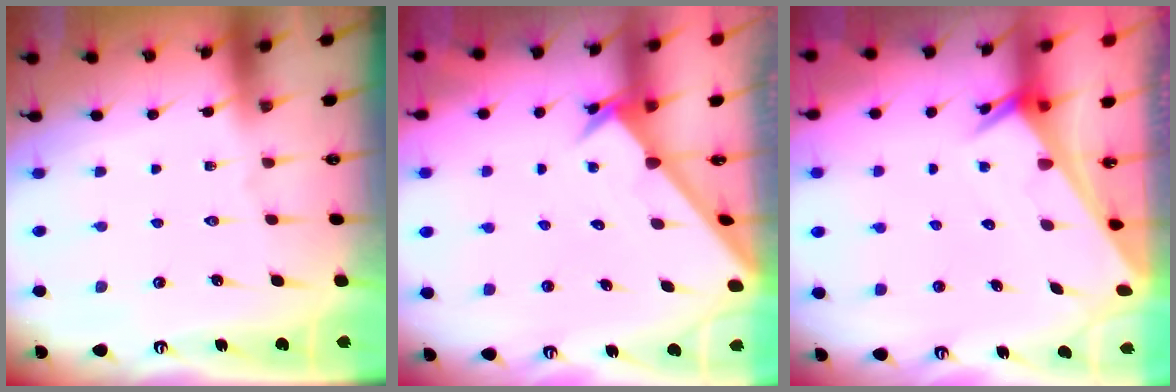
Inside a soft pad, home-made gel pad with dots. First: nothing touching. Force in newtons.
{"total": 2.4, "press": 2.4, "slide": 0.2}
{"total": 2.7, "press": 2.7, "slide": 0.1}